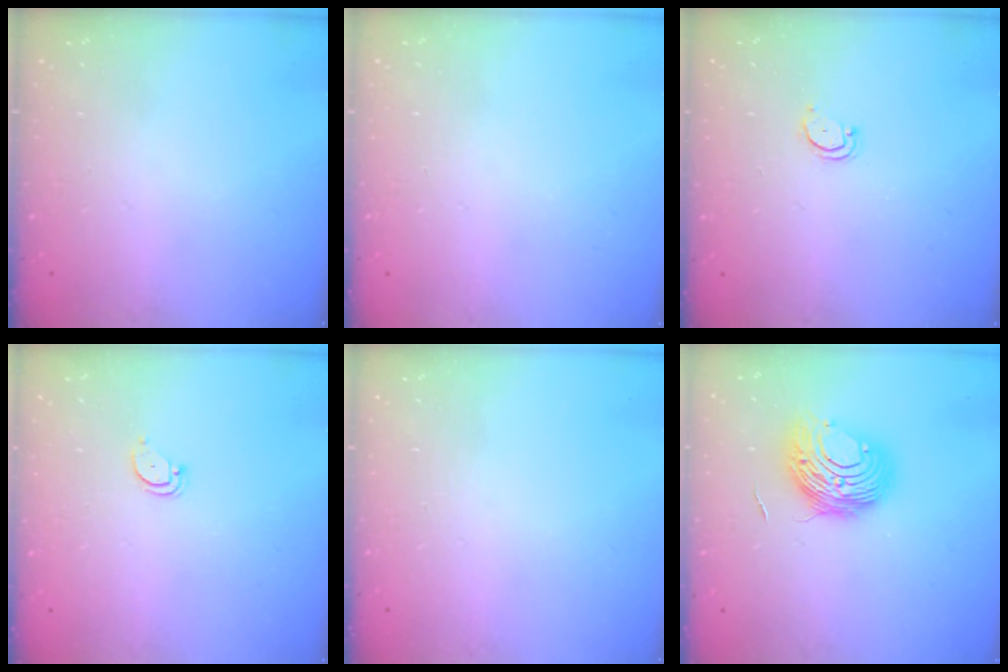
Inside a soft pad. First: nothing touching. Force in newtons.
{"total": 0.0}
{"total": 3.0, "press": 3.0, "slide": 0.2}
{"total": 2.6, "press": 2.6, "slide": 0.1}
{"total": 0.0}
{"total": 10.6, "press": 10.5, "slide": 1.0}